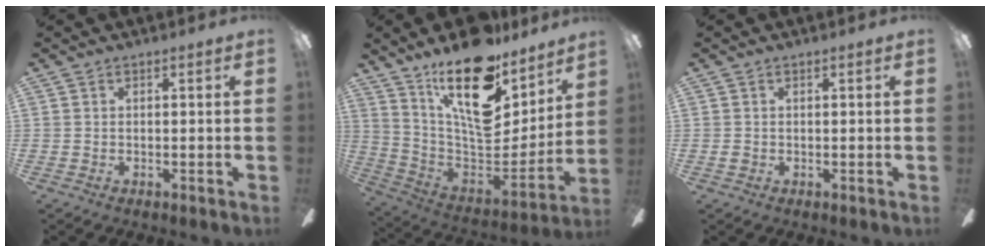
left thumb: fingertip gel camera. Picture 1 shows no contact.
{"total": 22.9, "force": [15.0, 9.3, 14.6], "torque": [-0.244, -0.112, 0.259]}
{"total": 0.7, "force": [-0.2, 0.5, 0.4], "torque": [-0.007, 0.003, -0.005]}